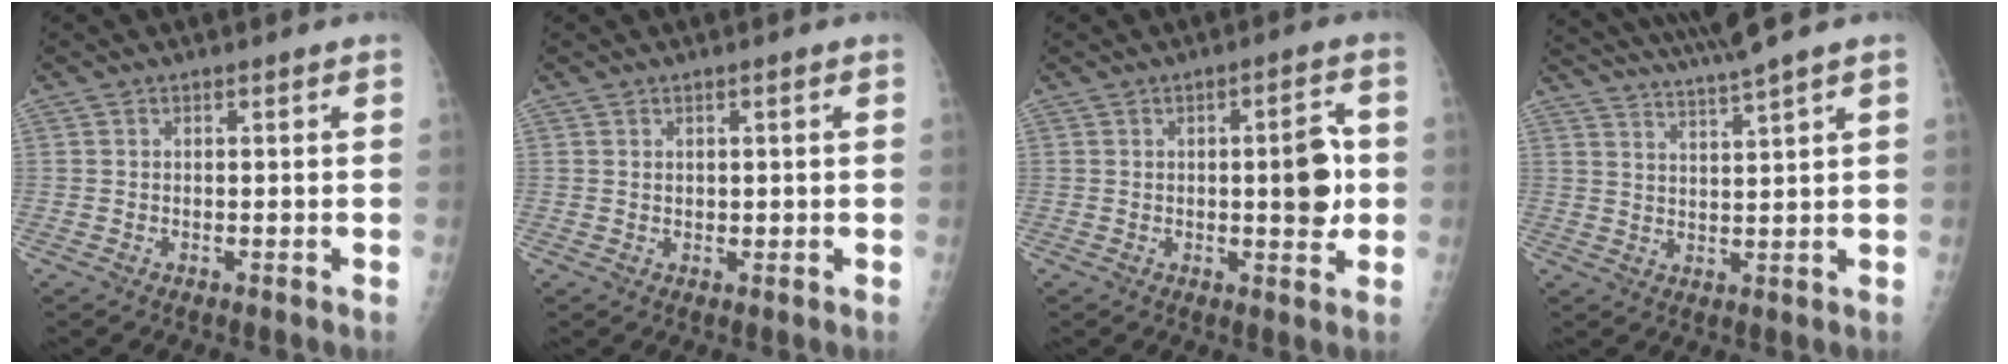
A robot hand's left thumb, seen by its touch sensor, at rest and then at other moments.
{"total": 1.0, "force": [0.5, 0.7, 0.6], "torque": [-0.003, -0.003, 0.010]}
{"total": 7.9, "force": [0.0, 2.8, 7.3], "torque": [-0.085, 0.002, 0.000]}
{"total": 9.3, "force": [7.9, -1.4, 4.7], "torque": [-0.072, -0.021, 0.134]}